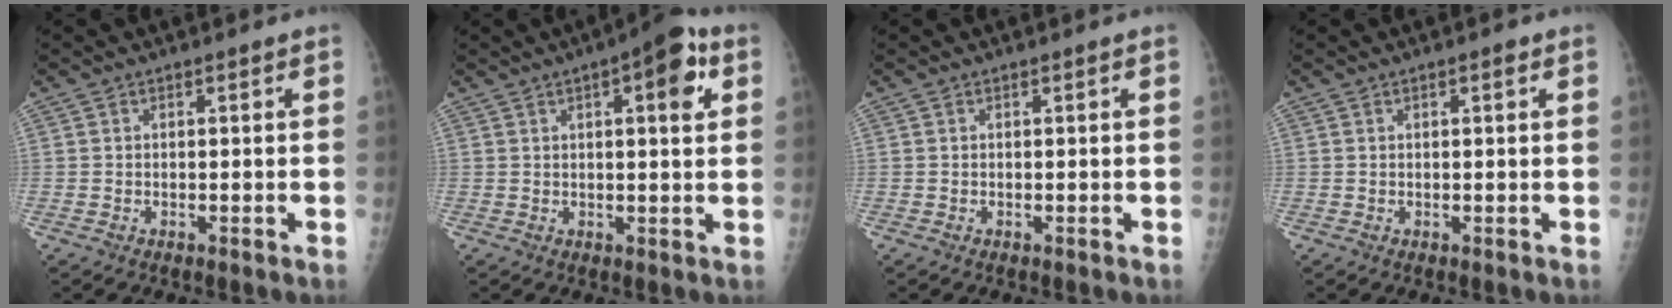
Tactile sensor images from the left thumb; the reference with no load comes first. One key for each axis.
{"total": 8.7, "fx": 3.2, "fy": 2.8, "fz": 7.5, "tx": -0.084, "ty": 0.000, "tz": 0.036}
{"total": 0.0}
{"total": 1.2, "fx": 0.5, "fy": 0.4, "fz": 1.0, "tx": -0.013, "ty": 0.002, "tz": 0.006}